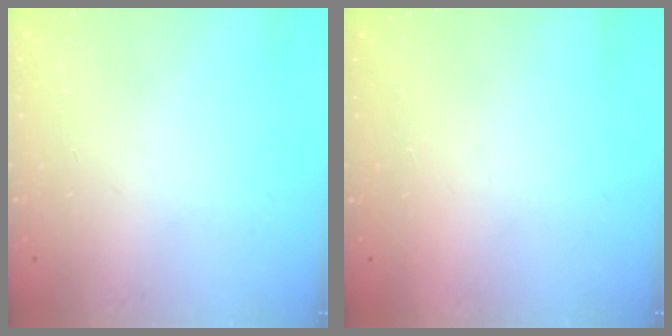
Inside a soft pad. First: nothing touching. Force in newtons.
{"total": 1.6, "press": 1.5, "slide": 0.1}